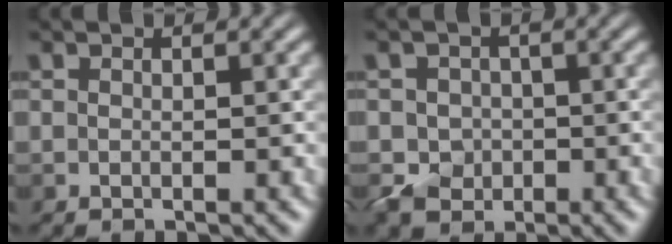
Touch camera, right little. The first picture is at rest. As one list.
[{"total": 2.9, "force": [-1.2, 2.6, 0.6], "torque": [-0.017, -0.002, -0.022]}]